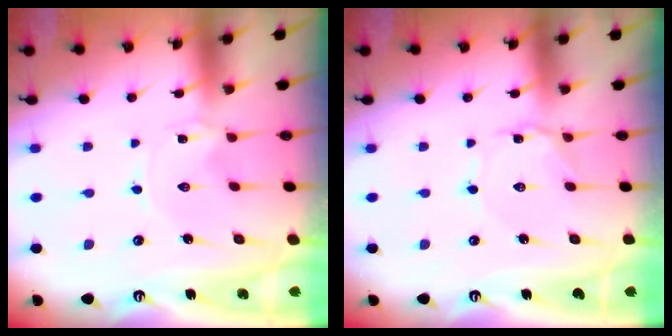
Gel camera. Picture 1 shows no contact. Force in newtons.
{"total": 1.8, "press": 1.7, "slide": 0.2}